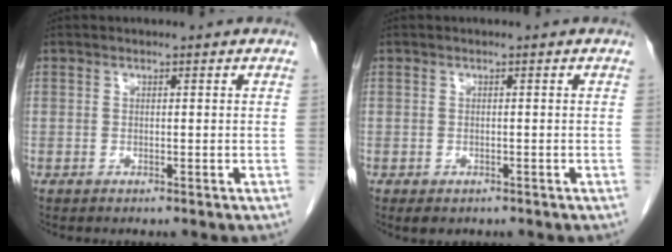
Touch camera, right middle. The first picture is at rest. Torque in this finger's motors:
{"motor_torque": [0.36, -0.16, -0.01, 0.00]}